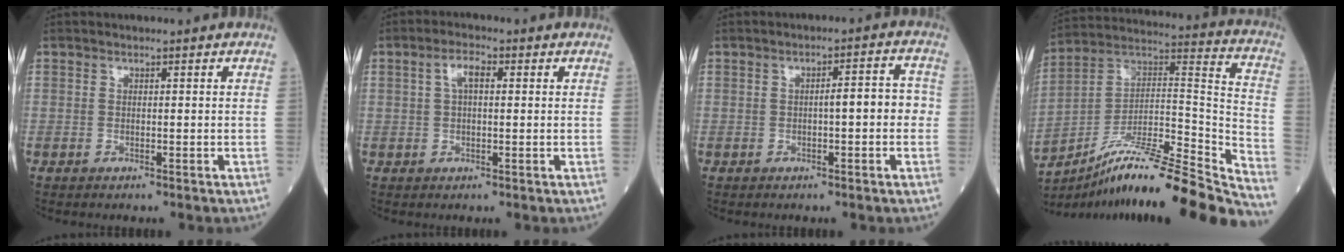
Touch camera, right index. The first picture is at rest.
{"total": 3.3, "force": [0.9, 1.2, 2.9], "torque": [-0.062, 0.014, 0.018]}
{"total": 4.4, "force": [-0.5, 1.0, 4.3], "torque": [-0.061, 0.018, -0.005]}
{"total": 28.3, "force": [-23.7, 0.4, 15.5], "torque": [-0.191, 0.002, -0.373]}